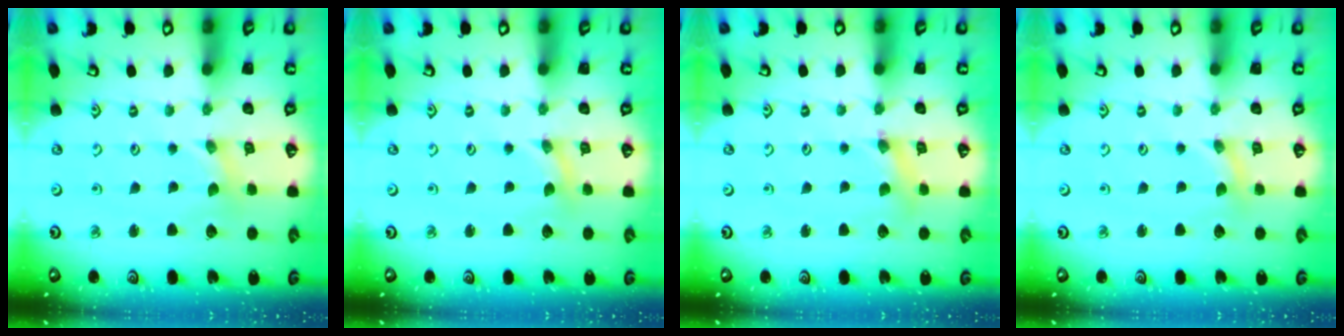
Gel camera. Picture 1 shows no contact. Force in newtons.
{"total": 0.0}
{"total": 2.8, "press": 2.8, "slide": 0.4}
{"total": 0.0}